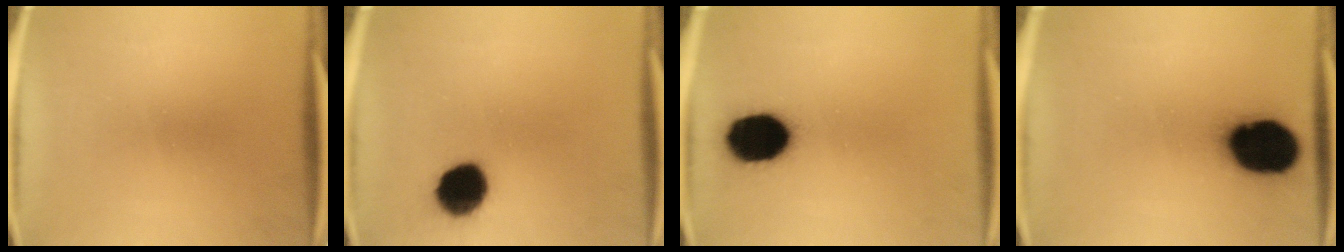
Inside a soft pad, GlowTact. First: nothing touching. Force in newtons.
{"total": 11.1}
{"total": 14.7}
{"total": 19.3}